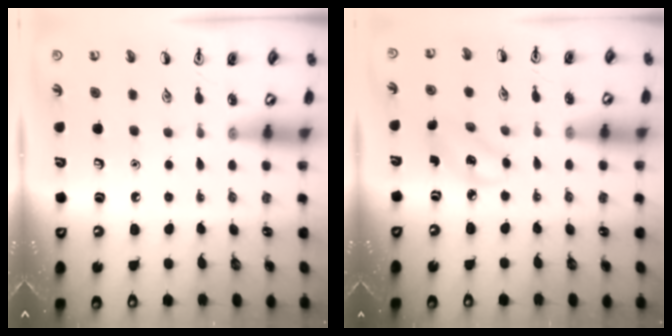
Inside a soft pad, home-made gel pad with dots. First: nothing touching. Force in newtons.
{"total": 2.9, "press": 2.8, "slide": 0.7}